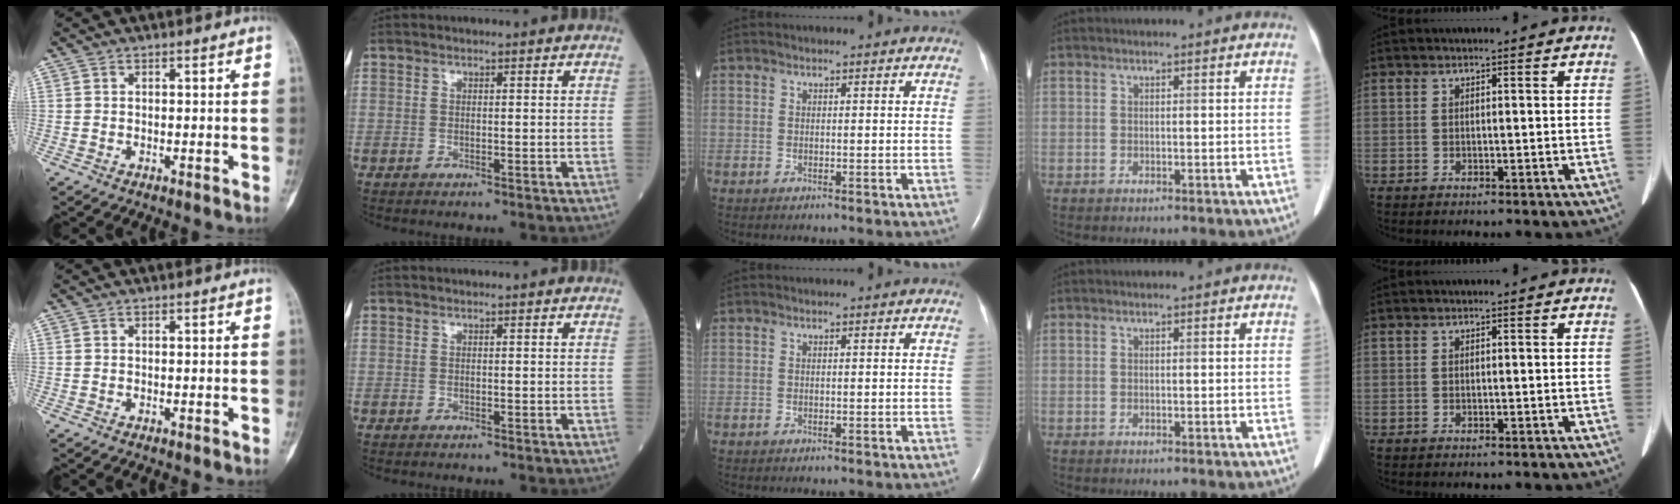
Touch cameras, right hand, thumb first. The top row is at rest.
{}